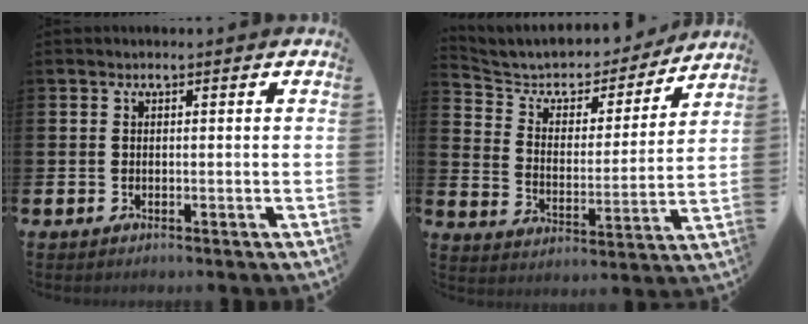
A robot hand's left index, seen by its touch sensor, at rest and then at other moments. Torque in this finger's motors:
{"motor_torque": [0.83, -1.25, 0.43, 0.05]}